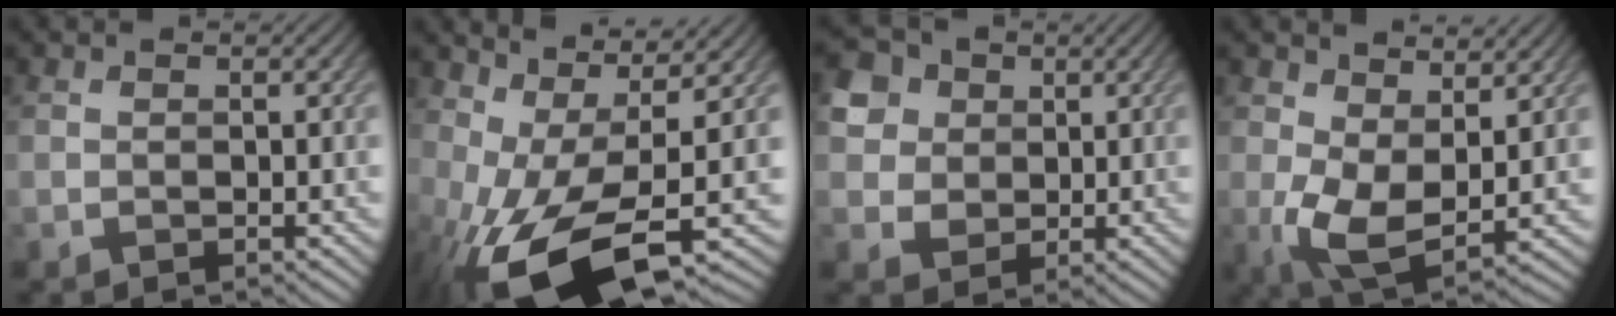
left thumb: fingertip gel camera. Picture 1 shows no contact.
{"total": 13.7, "force": [-2.7, 5.4, 12.3], "torque": [-0.256, -0.010, -0.039]}
{"total": 8.1, "force": [2.6, 6.9, 3.4], "torque": [-0.124, 0.013, 0.051]}
{"total": 7.8, "force": [1.5, 4.4, 6.3], "torque": [-0.137, -0.013, 0.026]}